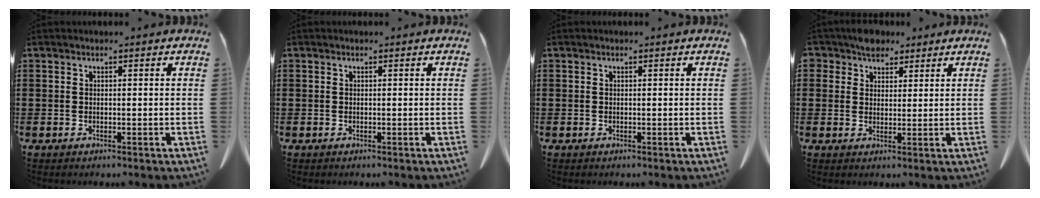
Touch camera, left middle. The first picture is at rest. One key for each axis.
{"total": 0.0}
{"total": 0.0}
{"total": 4.3, "fx": 3.3, "fy": 2.5, "fz": 1.1, "tx": -0.027, "ty": 0.008, "tz": 0.062}